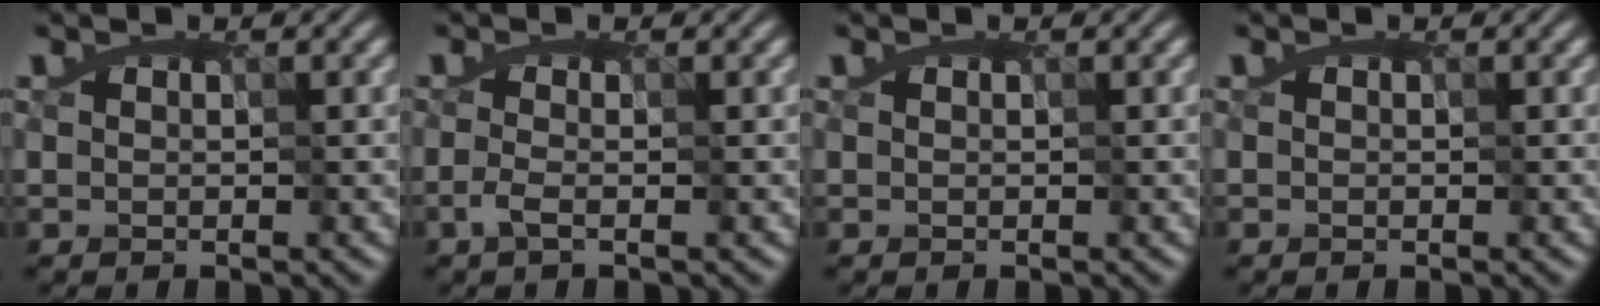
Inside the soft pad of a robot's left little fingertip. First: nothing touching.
{"total": 0.8, "force": [-0.6, -0.6, 0.1], "torque": [-0.007, -0.009, -0.011]}
{"total": 0.0}
{"total": 0.0}